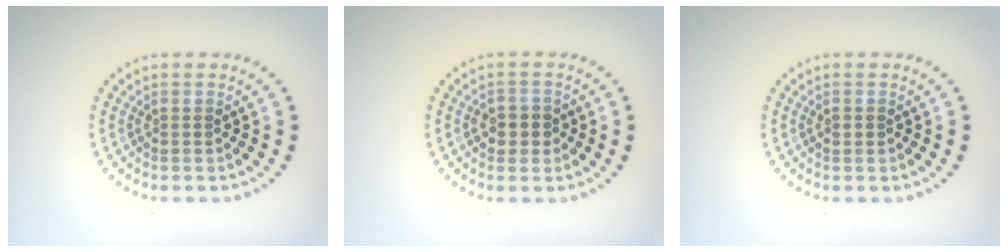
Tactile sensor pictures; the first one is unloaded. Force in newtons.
{"total": 2.3, "press": 2.1, "slide": 0.8}
{"total": 0.9, "press": 0.9, "slide": 0.1}